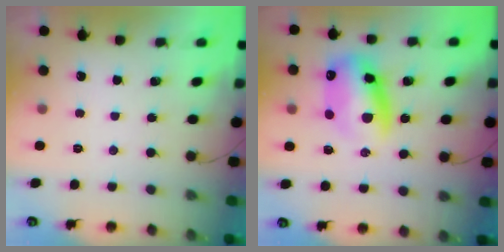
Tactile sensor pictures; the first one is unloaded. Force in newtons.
{"total": 12.9, "press": 12.4, "slide": 3.7}